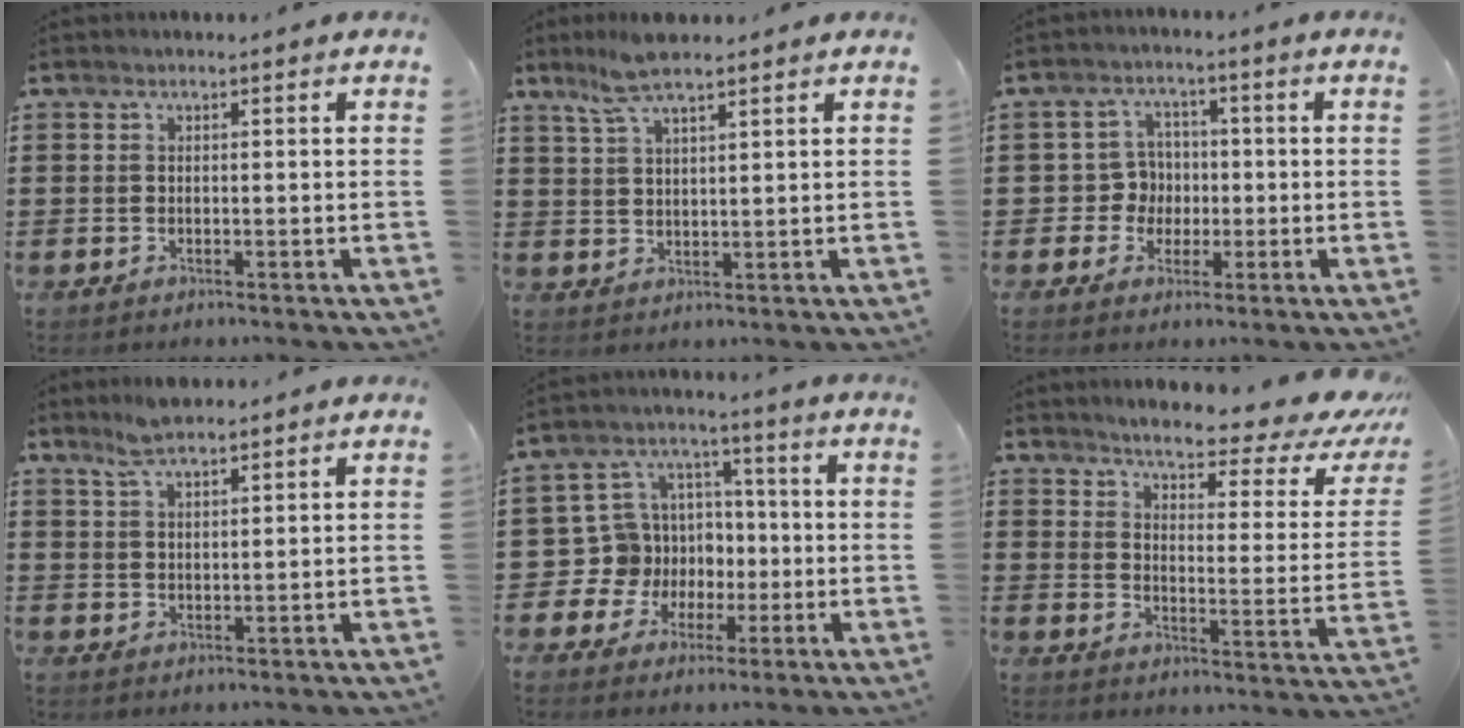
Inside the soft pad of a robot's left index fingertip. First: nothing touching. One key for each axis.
{"total": 5.8, "fx": 4.5, "fy": 0.9, "fz": 3.5, "tx": -0.079, "ty": -0.003, "tz": 0.081}
{"total": 4.9, "fx": -0.3, "fy": 4.8, "fz": 1.2, "tx": -0.043, "ty": 0.013, "tz": -0.007}
{"total": 4.3, "fx": 3.7, "fy": 1.0, "fz": 2.1, "tx": -0.049, "ty": -0.001, "tz": 0.068}
{"total": 9.2, "fx": -0.9, "fy": 9.0, "fz": 1.4, "tx": -0.085, "ty": 0.000, "tz": -0.011}
{"total": 5.6, "fx": 4.9, "fy": 0.0, "fz": 2.8, "tx": -0.063, "ty": -0.044, "tz": 0.075}